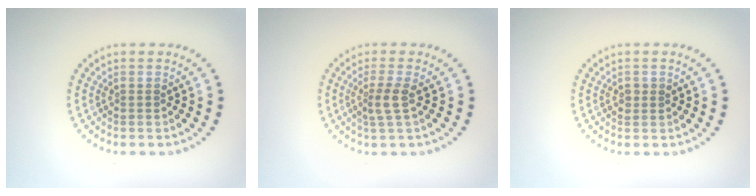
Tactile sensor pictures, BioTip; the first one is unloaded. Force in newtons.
{"total": 2.1, "press": 1.7, "slide": 1.2}
{"total": 0.9, "press": 0.9, "slide": 0.2}